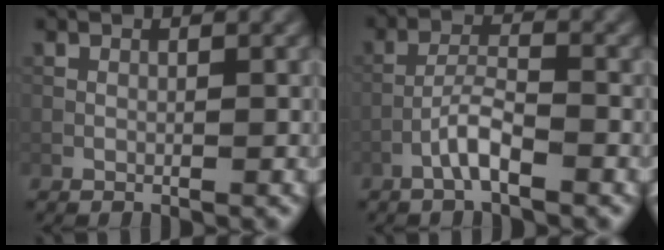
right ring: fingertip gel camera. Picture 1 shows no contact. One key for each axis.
{"total": 3.1, "fx": -1.8, "fy": 0.6, "fz": 2.4, "tx": -0.046, "ty": 0.011, "tz": -0.041}